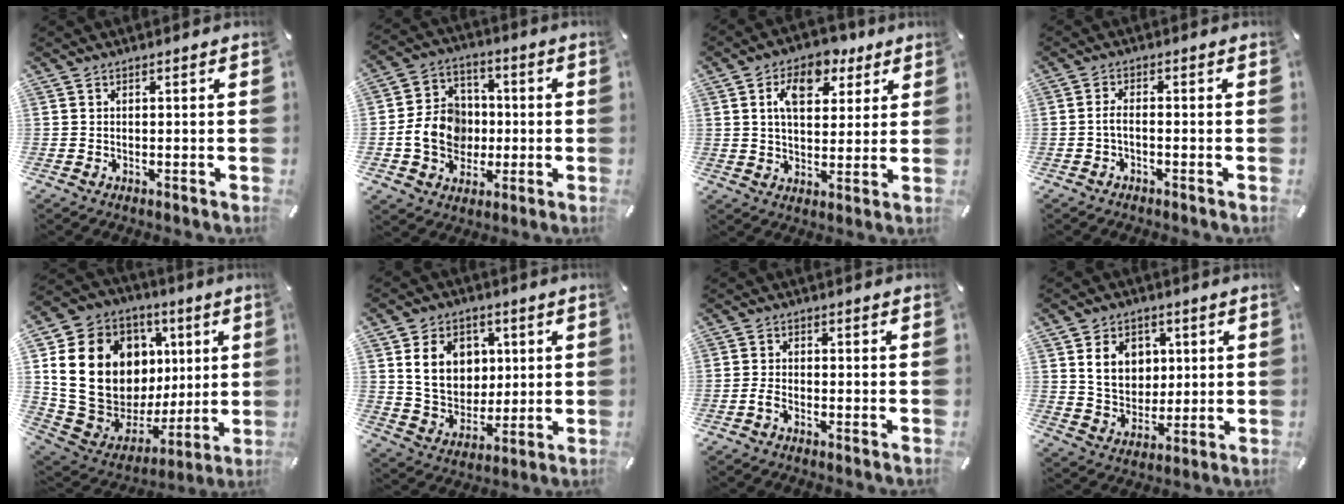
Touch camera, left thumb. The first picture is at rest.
{"total": 12.2, "force": [-1.6, 10.6, 5.8], "torque": [-0.117, 0.023, -0.024]}
{"total": 9.9, "force": [4.7, 6.4, 5.9], "torque": [-0.088, -0.016, 0.079]}
{"total": 2.4, "force": [-1.1, 0.7, 2.1], "torque": [-0.045, 0.003, -0.022]}
{"total": 22.0, "force": [5.1, 17.0, 13.1], "torque": [-0.247, -0.036, 0.122]}
{"total": 12.3, "force": [3.3, 10.5, 5.5], "torque": [-0.095, 0.000, 0.067]}
{"total": 2.1, "force": [-1.3, 1.0, 1.2], "torque": [-0.023, 0.006, -0.024]}
{"total": 9.7, "force": [2.8, 8.3, 4.3], "torque": [-0.068, 0.004, 0.052]}